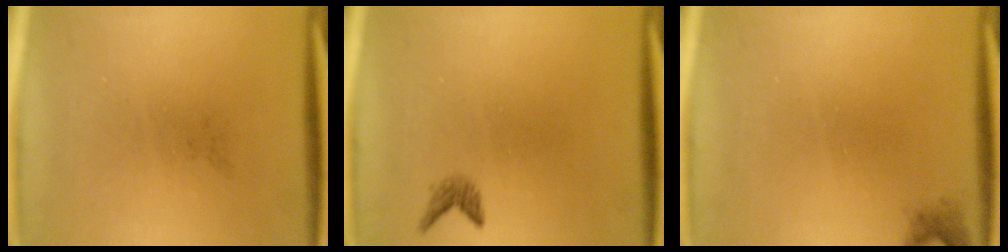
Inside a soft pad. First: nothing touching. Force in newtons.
{"total": 1.1}
{"total": 1.1}